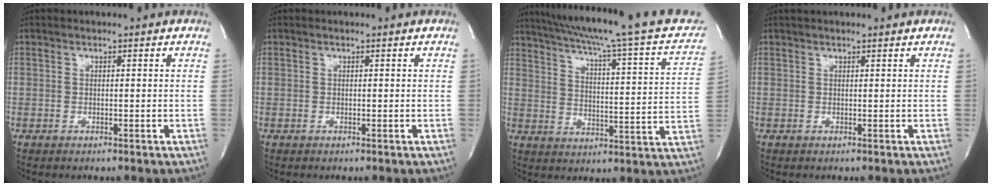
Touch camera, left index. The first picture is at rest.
{"total": 0.0}
{"total": 26.6, "force": [22.4, 2.9, 14.1], "torque": [-0.208, -0.014, 0.282]}
{"total": 3.7, "force": [3.3, 0.4, 1.5], "torque": [-0.020, 0.030, 0.043]}